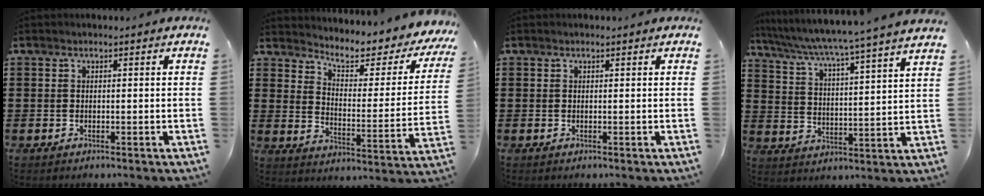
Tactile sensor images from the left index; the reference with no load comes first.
{"total": 5.1, "force": [4.2, 1.4, 2.5], "torque": [-0.057, -0.036, 0.062]}
{"total": 0.0}
{"total": 4.3, "force": [3.7, -1.3, 1.7], "torque": [-0.053, -0.042, 0.051]}